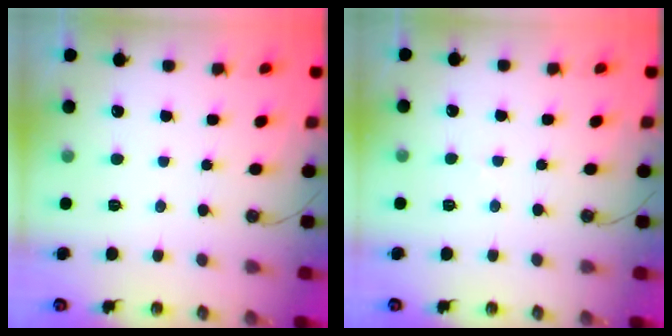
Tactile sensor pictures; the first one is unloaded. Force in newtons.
{"total": 3.1, "press": 3.1, "slide": 0.4}